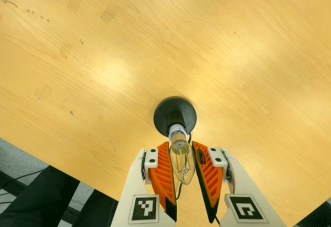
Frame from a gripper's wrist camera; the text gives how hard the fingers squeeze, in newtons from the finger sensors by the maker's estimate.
{"total": 12.4, "left": 13.0, "right": 11.8}